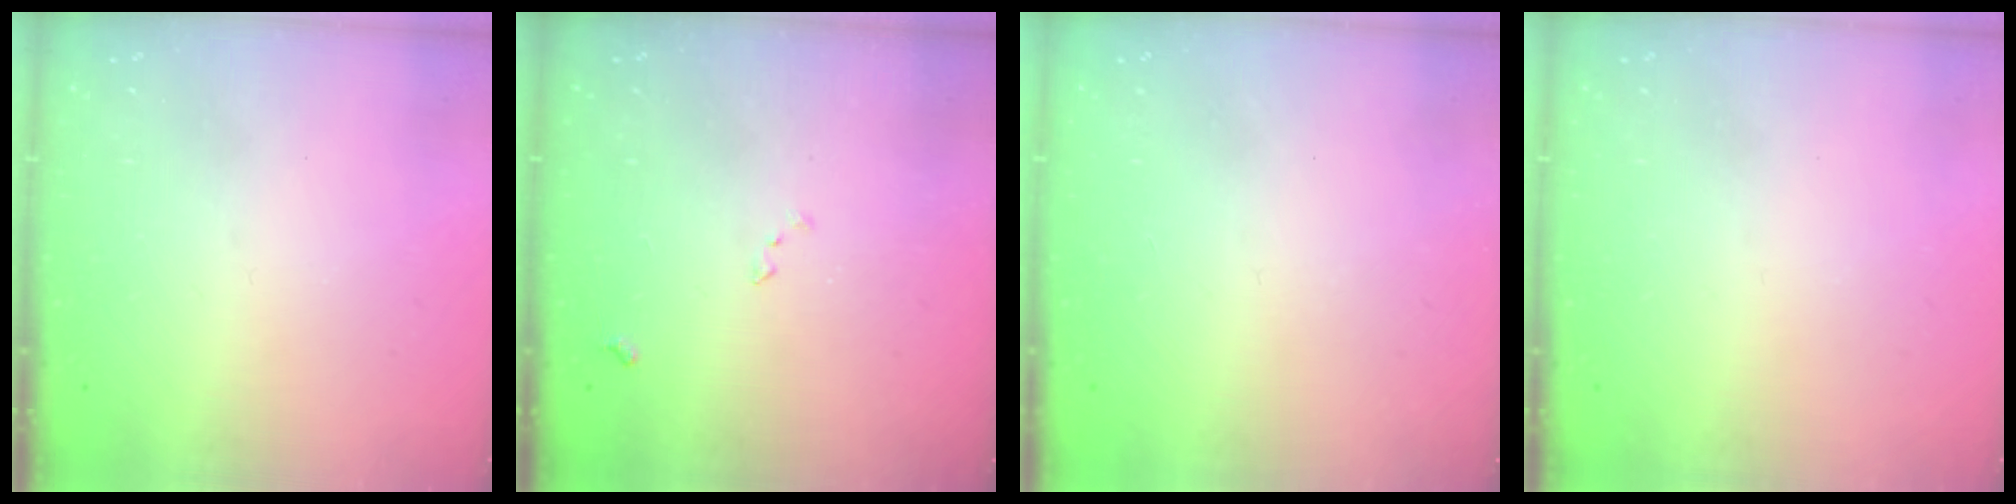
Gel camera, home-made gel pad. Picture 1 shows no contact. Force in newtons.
{"total": 8.2, "press": 8.1, "slide": 1.0}
{"total": 1.5, "press": 1.3, "slide": 0.9}
{"total": 0.0}